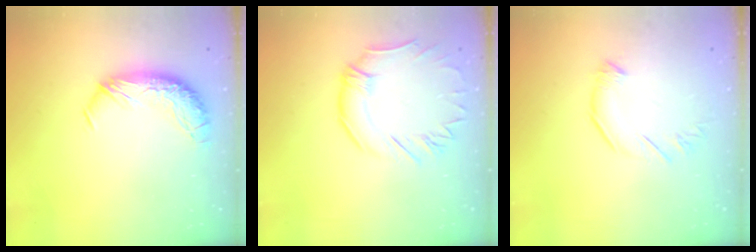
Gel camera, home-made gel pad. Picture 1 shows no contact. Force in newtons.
{"total": 0.9, "press": 0.2, "slide": 0.9}
{"total": 4.3, "press": 4.2, "slide": 0.6}